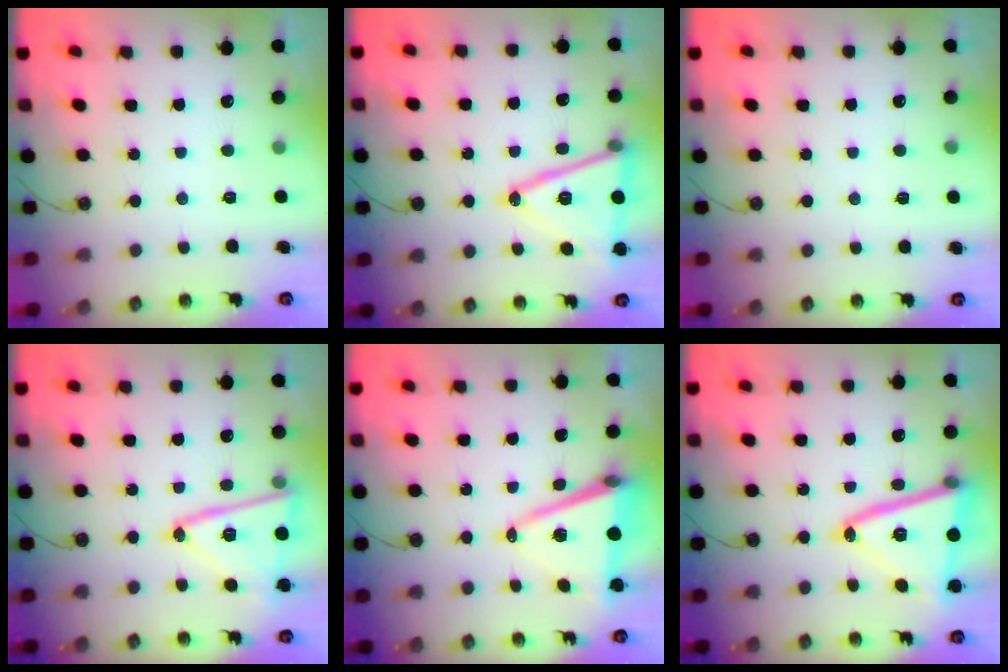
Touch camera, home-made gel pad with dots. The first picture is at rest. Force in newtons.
{"total": 18.1, "press": 17.8, "slide": 3.4}
{"total": 2.8, "press": 2.2, "slide": 1.6}
{"total": 16.9, "press": 16.8, "slide": 1.2}
{"total": 12.0, "press": 11.3, "slide": 4.0}
{"total": 21.1, "press": 20.9, "slide": 2.7}